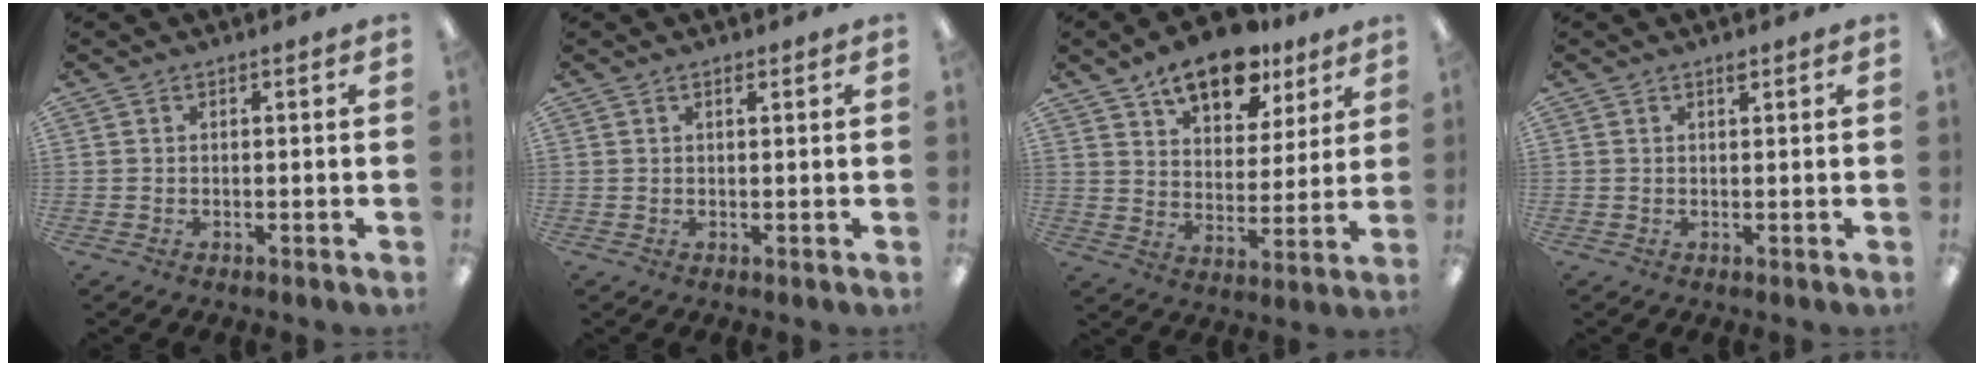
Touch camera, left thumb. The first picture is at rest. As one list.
[{"total": 0.8, "force": [0.6, 0.3, 0.4], "torque": [-0.002, -0.003, 0.009]}, {"total": 14.0, "force": [10.6, 6.5, 6.3], "torque": [-0.086, -0.061, 0.188]}, {"total": 1.0, "force": [0.8, 0.2, 0.6], "torque": [-0.006, -0.003, 0.013]}]